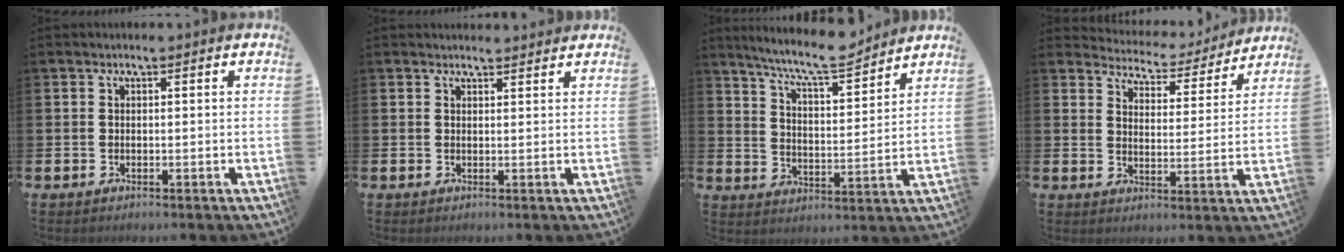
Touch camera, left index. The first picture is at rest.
{"total": 1.5, "force": [1.5, 0.2, 0.0], "torque": [0.006, -0.006, 0.026]}
{"total": 8.7, "force": [8.1, 0.9, 3.3], "torque": [-0.087, -0.046, 0.143]}
{"total": 4.6, "force": [4.5, 1.2, 0.1], "torque": [-0.026, -0.039, 0.073]}